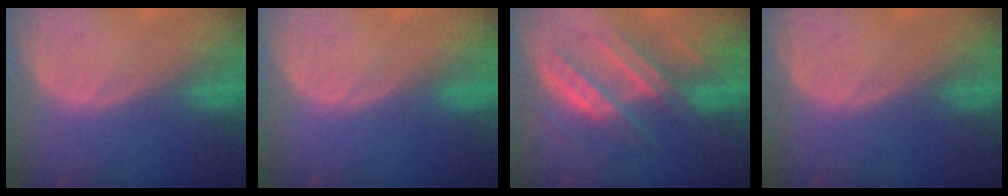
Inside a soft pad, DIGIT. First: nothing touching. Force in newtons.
{"total": 0.0}
{"total": 8.1, "press": 8.1, "slide": 0.4}
{"total": 0.0}